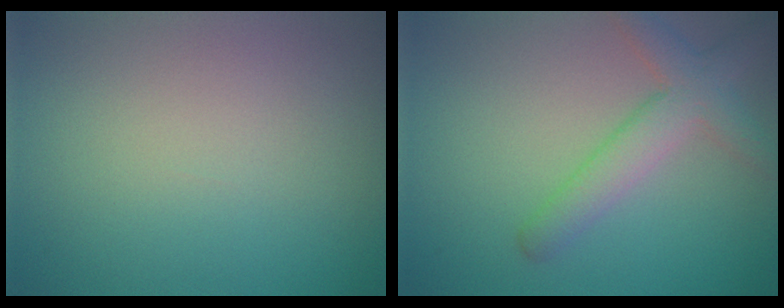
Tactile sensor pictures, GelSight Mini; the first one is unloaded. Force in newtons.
{"total": 3.8, "press": 3.8, "slide": 0.2}